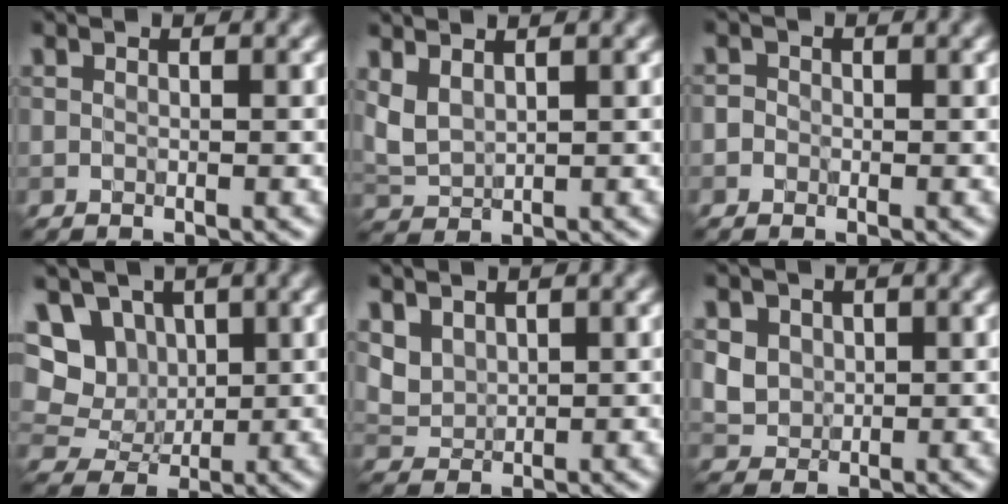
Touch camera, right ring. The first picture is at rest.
{"total": 2.3, "force": [1.3, 1.2, 1.5], "torque": [-0.040, 0.001, 0.032]}
{"total": 1.0, "force": [-0.2, 0.9, 0.3], "torque": [-0.001, -0.002, -0.011]}
{"total": 7.7, "force": [3.0, 6.0, 3.7], "torque": [-0.062, 0.013, 0.046]}
{"total": 2.4, "force": [1.5, 1.6, 1.0], "torque": [-0.028, -0.007, 0.041]}
{"total": 3.1, "force": [1.1, 2.6, 1.3], "torque": [-0.042, 0.001, 0.038]}